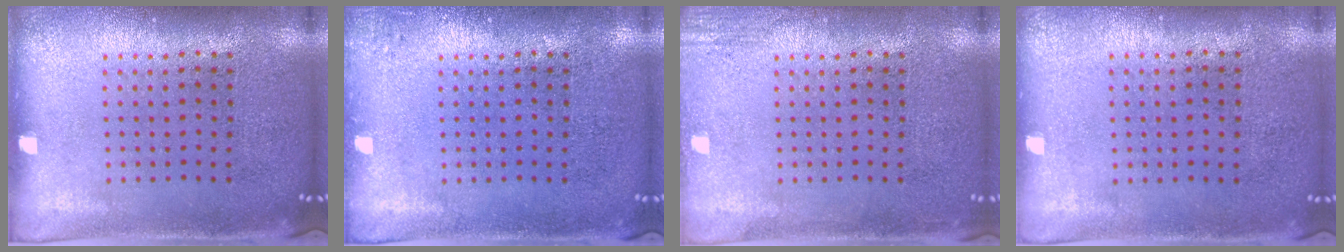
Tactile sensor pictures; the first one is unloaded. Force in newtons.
{"total": 0.8, "press": 0.8, "slide": 0.2}
{"total": 1.8, "press": 1.8, "slide": 0.2}
{"total": 0.0}